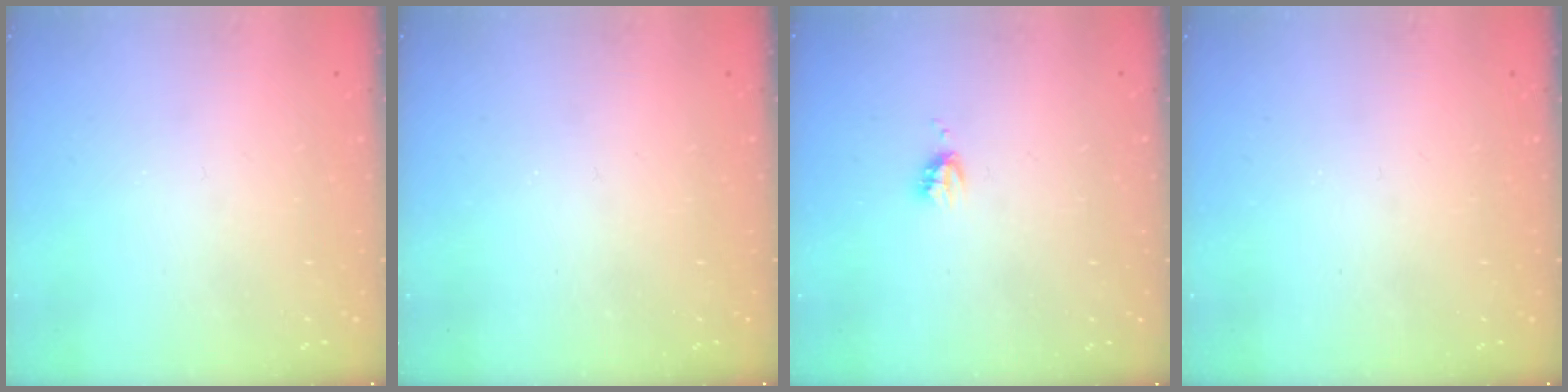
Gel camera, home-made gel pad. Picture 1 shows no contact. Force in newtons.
{"total": 0.0}
{"total": 2.9, "press": 2.9, "slide": 0.3}
{"total": 0.0}